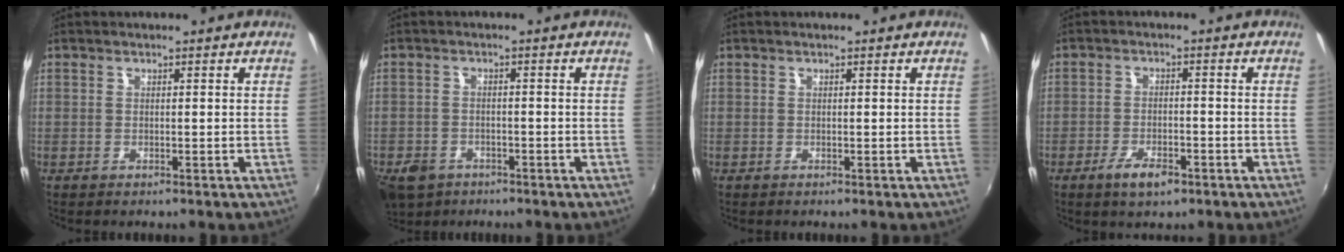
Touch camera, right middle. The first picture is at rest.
{"total": 7.0, "force": [-4.3, 4.7, 2.9], "torque": [-0.072, -0.007, -0.070]}
{"total": 0.0}
{"total": 5.3, "force": [-3.3, 2.2, 3.5], "torque": [-0.081, -0.009, -0.058]}